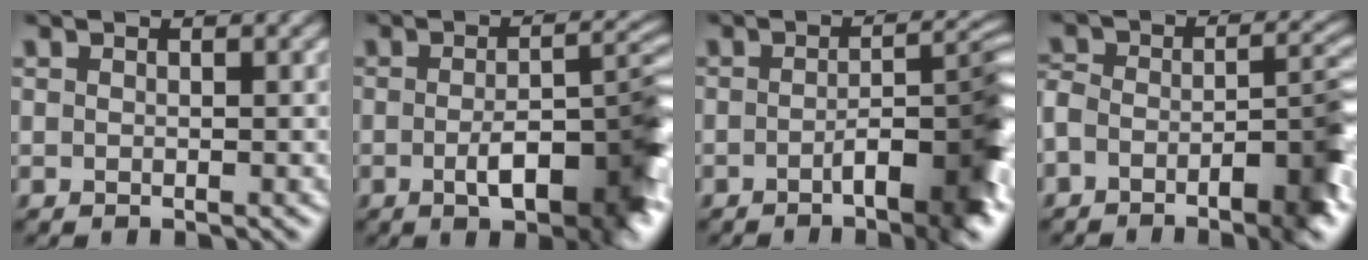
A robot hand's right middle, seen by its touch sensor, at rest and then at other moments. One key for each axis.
{"total": 7.9, "fx": -2.5, "fy": 2.4, "fz": 7.1, "tx": -0.102, "ty": 0.000, "tz": -0.037}
{"total": 7.3, "fx": -2.9, "fy": 1.8, "fz": 6.5, "tx": -0.080, "ty": 0.009, "tz": -0.045}
{"total": 7.9, "fx": -4.7, "fy": 3.1, "fz": 5.5, "tx": -0.078, "ty": -0.001, "tz": -0.085}